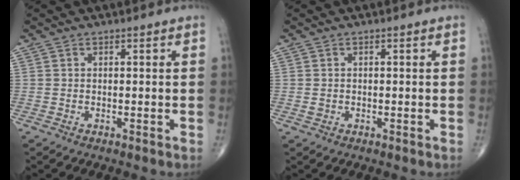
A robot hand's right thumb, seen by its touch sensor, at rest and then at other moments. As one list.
[{"total": 0.9, "force": [-0.1, 0.8, 0.5], "torque": [-0.008, 0.002, 0.000]}]